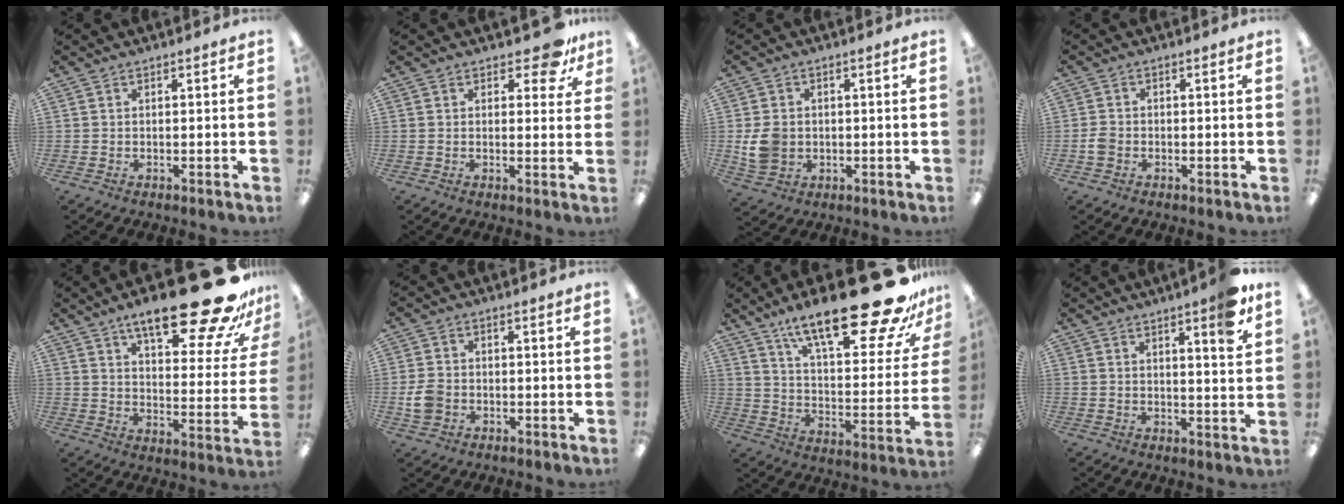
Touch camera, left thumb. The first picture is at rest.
{"total": 7.1, "force": [4.6, 3.5, 4.1], "torque": [-0.041, -0.023, 0.077]}
{"total": 7.1, "force": [-0.3, 6.2, 3.6], "torque": [-0.064, 0.009, -0.002]}
{"total": 2.5, "force": [-0.8, 2.1, 1.1], "torque": [-0.018, 0.004, -0.015]}
{"total": 24.8, "force": [17.0, 7.0, 16.6], "torque": [-0.226, -0.116, 0.270]}
{"total": 4.9, "force": [-1.4, 4.0, 2.6], "torque": [-0.054, 0.007, -0.025]}
{"total": 28.2, "force": [19.3, 7.7, 19.0], "torque": [-0.280, -0.128, 0.311]}
{"total": 7.2, "force": [5.1, 0.9, 5.0], "torque": [-0.068, -0.026, 0.081]}